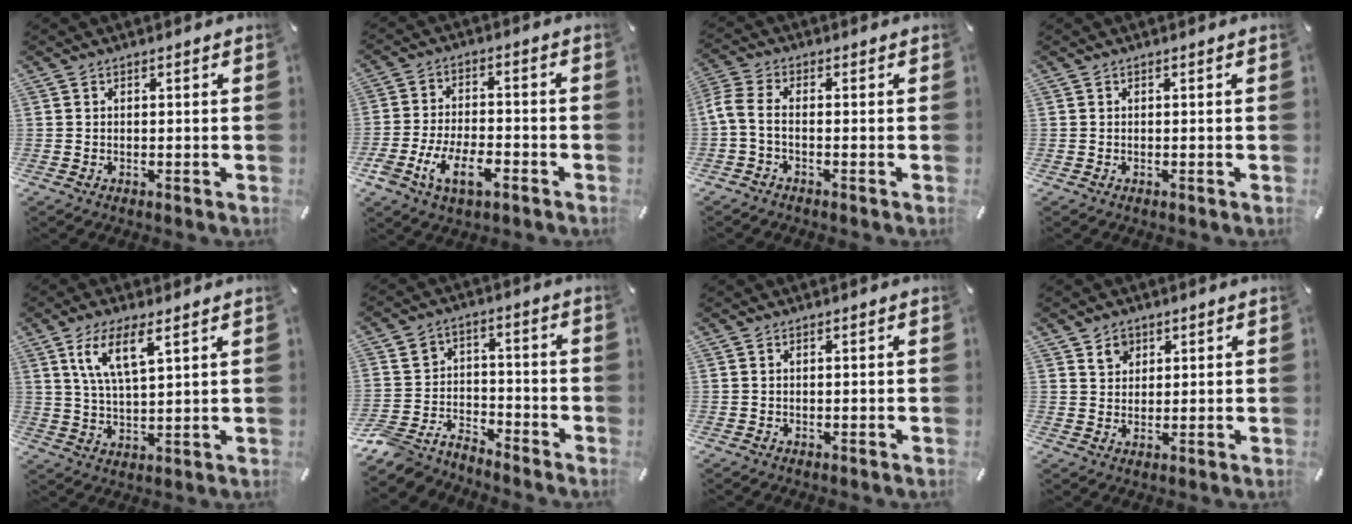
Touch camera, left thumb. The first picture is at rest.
{"total": 10.2, "force": [-5.0, 5.2, 7.2], "torque": [-0.153, 0.013, -0.092]}
{"total": 4.9, "force": [-1.2, 2.1, 4.2], "torque": [-0.093, 0.001, -0.025]}
{"total": 0.0}
{"total": 8.9, "force": [5.1, 2.9, 6.7], "torque": [-0.135, -0.004, 0.090]}
{"total": 7.9, "force": [-6.0, 5.1, 1.3], "torque": [-0.034, 0.034, -0.117]}
{"total": 0.0}
{"total": 3.9, "force": [2.1, 3.2, 0.6], "torque": [-0.005, -0.002, 0.036]}